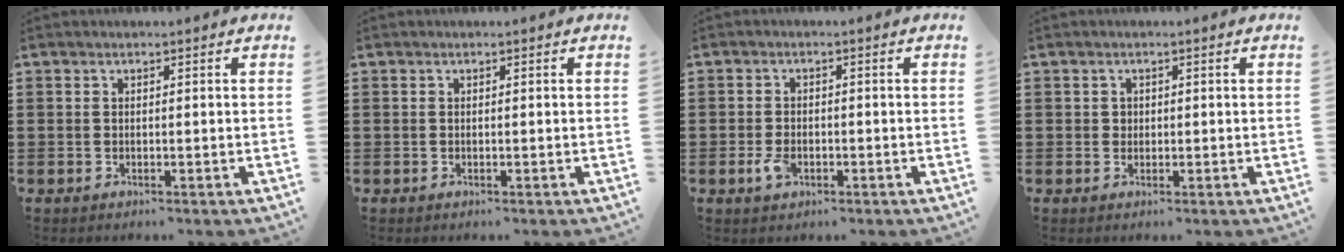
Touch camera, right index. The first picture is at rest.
{"total": 0.0}
{"total": 2.8, "force": [-1.1, 1.6, 2.0], "torque": [-0.051, -0.005, -0.022]}
{"total": 0.8, "force": [0.3, 0.7, 0.2], "torque": [-0.005, 0.003, 0.006]}